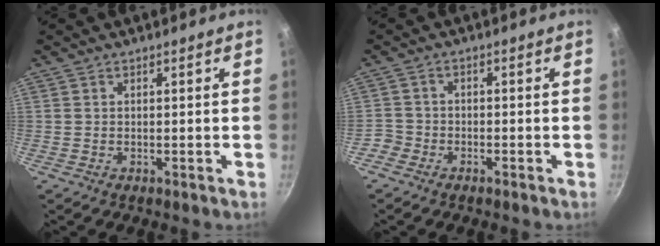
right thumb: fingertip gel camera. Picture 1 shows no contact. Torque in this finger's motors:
{"motor_torque": [0.61, -0.34, -0.13, -0.79, -0.06]}